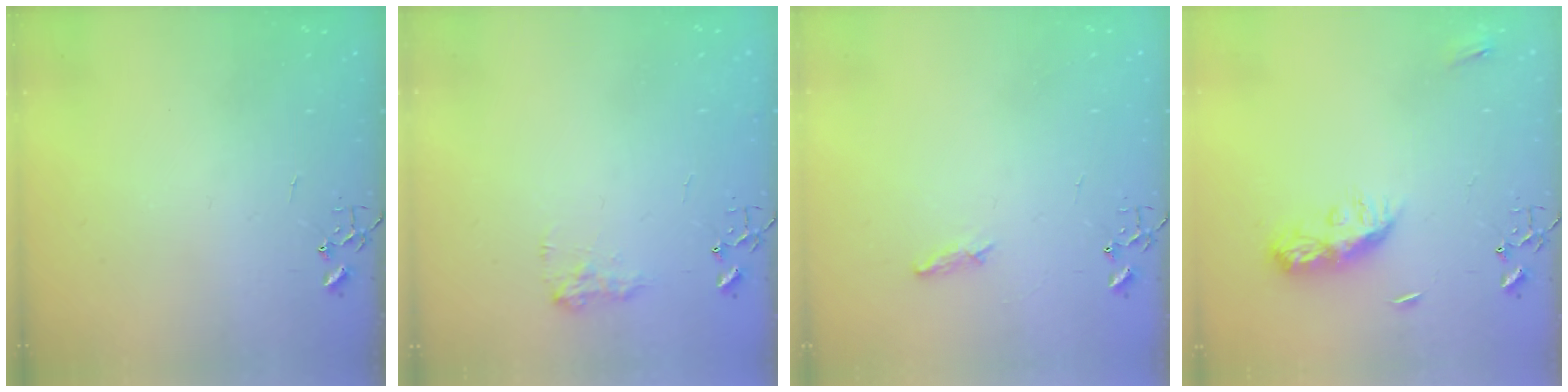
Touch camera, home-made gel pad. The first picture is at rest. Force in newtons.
{"total": 7.9, "press": 7.9, "slide": 0.4}
{"total": 5.9, "press": 5.8, "slide": 0.7}
{"total": 8.7, "press": 8.7, "slide": 0.4}